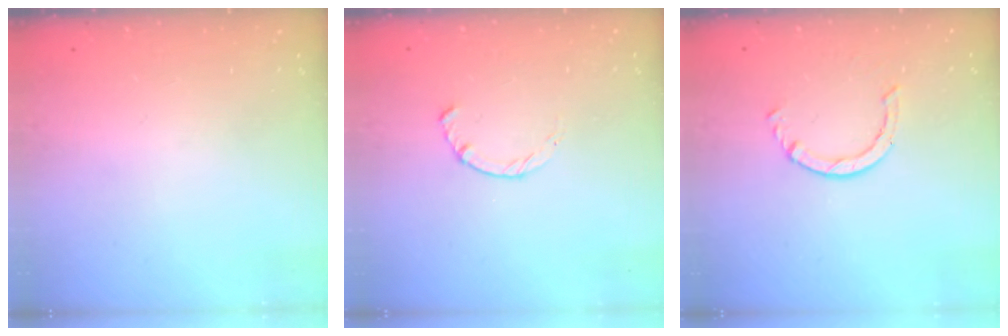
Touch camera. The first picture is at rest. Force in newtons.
{"total": 2.2, "press": 2.2, "slide": 0.4}
{"total": 2.5, "press": 2.5, "slide": 0.3}